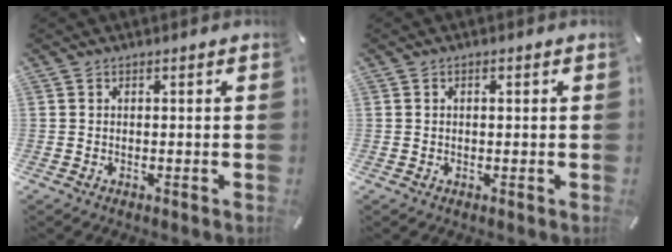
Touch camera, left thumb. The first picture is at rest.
{"total": 0.8, "force": [0.2, 0.5, 0.6], "torque": [-0.012, 0.002, 0.002]}